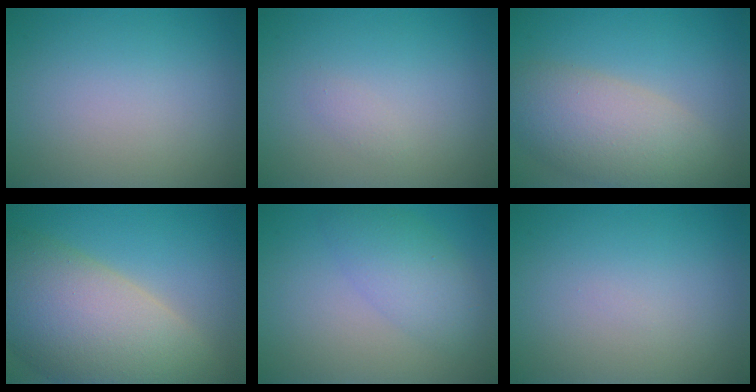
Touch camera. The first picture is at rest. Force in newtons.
{"total": 0.6, "press": 0.6, "slide": 0.1}
{"total": 6.9, "press": 6.9, "slide": 0.6}
{"total": 13.0, "press": 13.0, "slide": 1.0}
{"total": 3.6, "press": 3.6, "slide": 0.3}
{"total": 0.0}